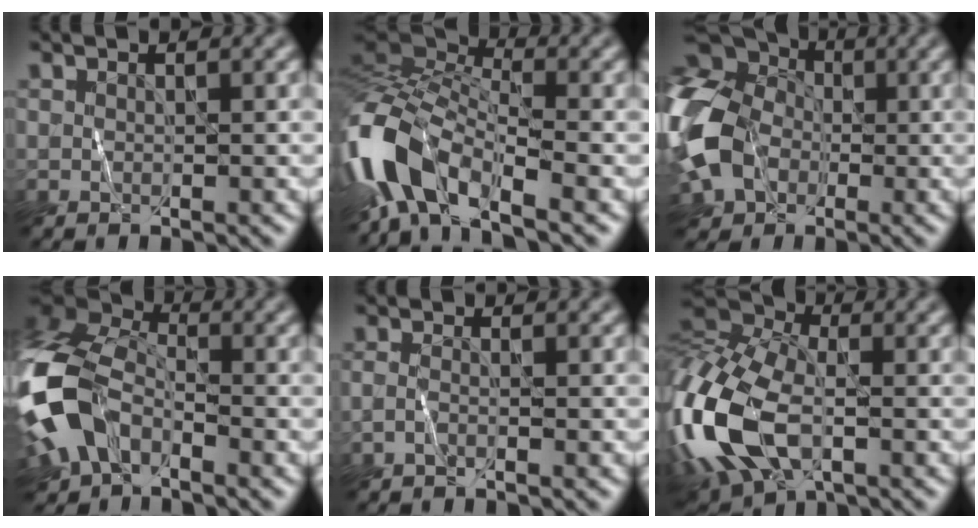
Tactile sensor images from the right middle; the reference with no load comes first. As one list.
[{"total": 10.9, "force": [-5.2, 4.6, 8.5], "torque": [-0.165, 0.004, -0.115]}, {"total": 14.3, "force": [-2.0, 12.1, 7.4], "torque": [-0.178, -0.009, -0.073]}, {"total": 9.8, "force": [-3.6, 6.2, 6.6], "torque": [-0.147, -0.004, -0.087]}, {"total": 0.8, "force": [-0.6, 0.0, 0.6], "torque": [-0.015, 0.001, -0.015]}, {"total": 15.2, "force": [-4.2, 8.5, 11.9], "torque": [-0.283, -0.007, -0.095]}]